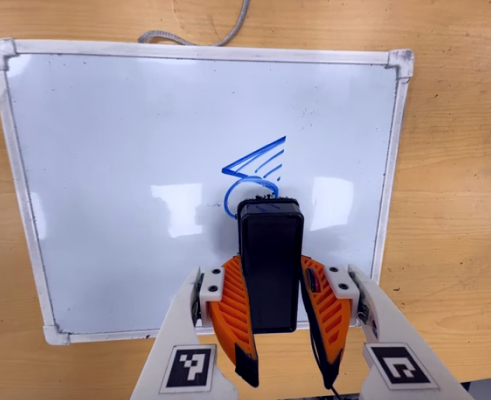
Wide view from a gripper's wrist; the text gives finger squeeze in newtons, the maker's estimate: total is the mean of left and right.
{"total": 6.9, "left": 5.2, "right": 8.6}